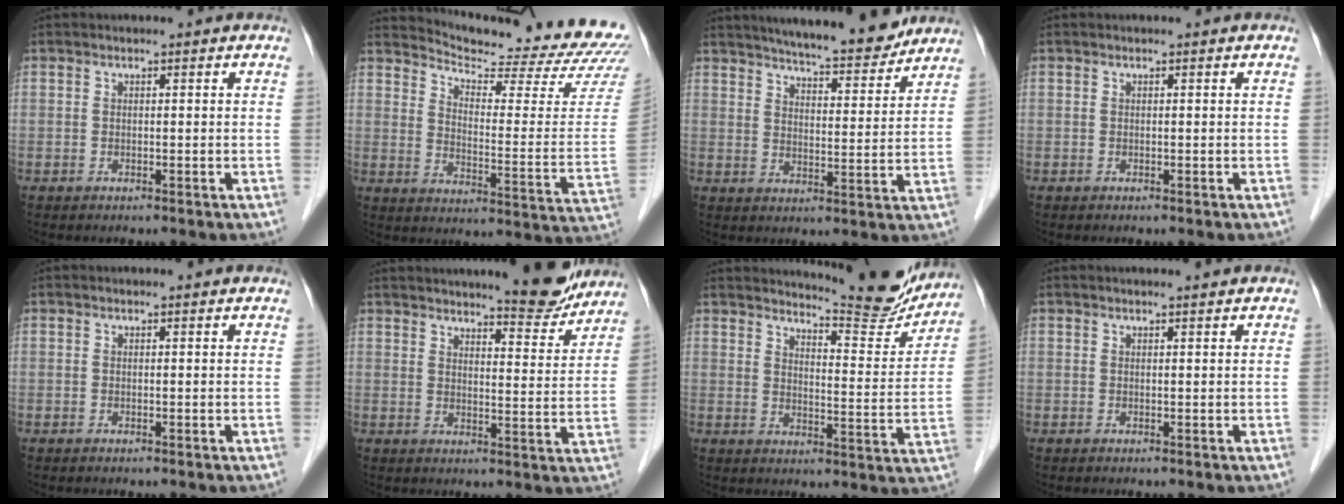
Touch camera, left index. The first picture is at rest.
{"total": 21.1, "force": [20.6, 0.0, 4.7], "torque": [-0.078, -0.123, 0.254]}
{"total": 14.6, "force": [13.2, 1.8, 5.9], "torque": [-0.085, -0.008, 0.183]}
{"total": 0.0}
{"total": 0.9, "force": [0.9, 0.1, 0.1], "torque": [-0.008, 0.003, 0.007]}
{"total": 10.5, "force": [9.7, 1.1, 3.7], "torque": [-0.047, -0.022, 0.121]}
{"total": 14.2, "force": [13.8, 0.7, 3.4], "torque": [-0.048, -0.058, 0.169]}
{"total": 1.6, "force": [1.5, -0.2, 0.5], "torque": [-0.009, 0.002, 0.022]}